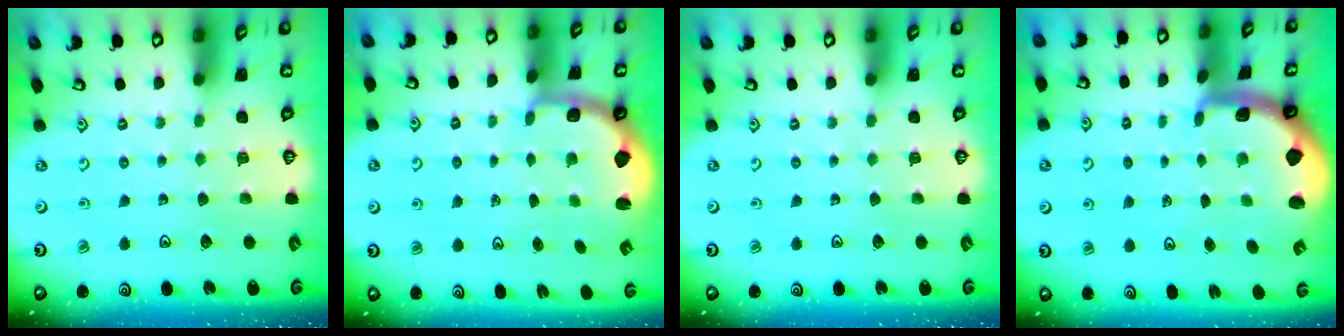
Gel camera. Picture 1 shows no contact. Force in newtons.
{"total": 2.1, "press": 1.3, "slide": 1.6}
{"total": 0.0}
{"total": 1.9, "press": 1.9, "slide": 0.4}